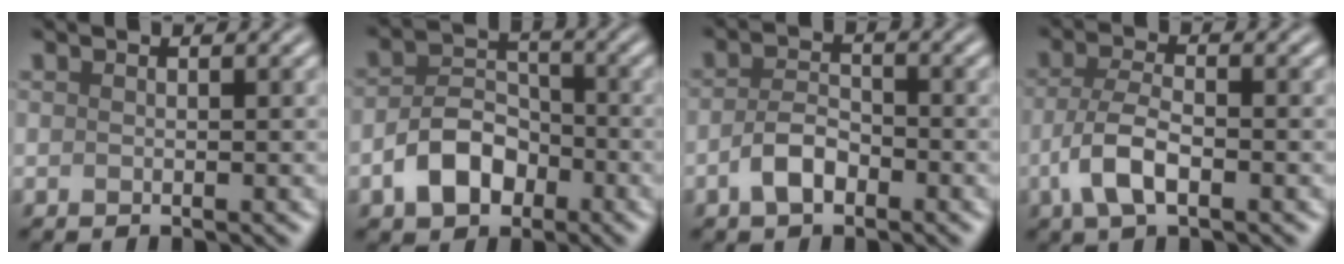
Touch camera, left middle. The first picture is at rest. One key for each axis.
{"total": 5.1, "fx": -2.4, "fy": 3.5, "fz": 2.9, "tx": -0.052, "ty": 0.005, "tz": -0.048}
{"total": 3.1, "fx": -1.5, "fy": 1.7, "fz": 2.1, "tx": -0.043, "ty": 0.006, "tz": -0.033}
{"total": 4.3, "fx": -1.6, "fy": 1.8, "fz": 3.5, "tx": -0.074, "ty": 0.002, "tz": -0.037}